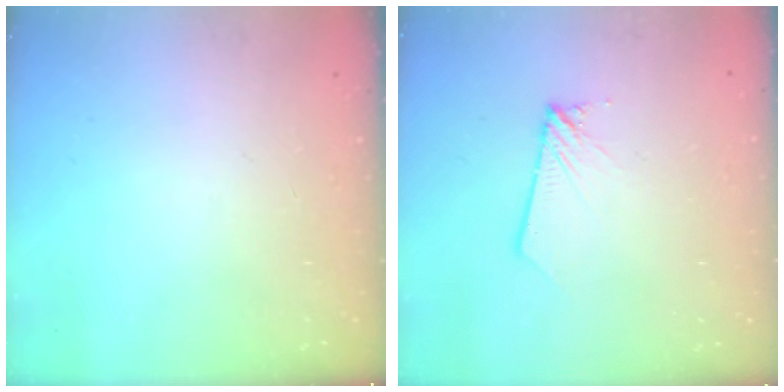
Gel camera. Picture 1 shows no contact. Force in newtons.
{"total": 2.0, "press": 2.0, "slide": 0.1}